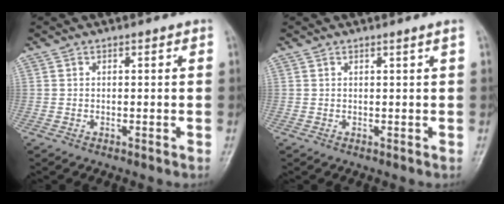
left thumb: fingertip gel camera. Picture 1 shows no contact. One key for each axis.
{"total": 0.7, "fx": 0.4, "fy": -0.3, "fz": 0.5, "tx": -0.019, "ty": -0.007, "tz": 0.011}